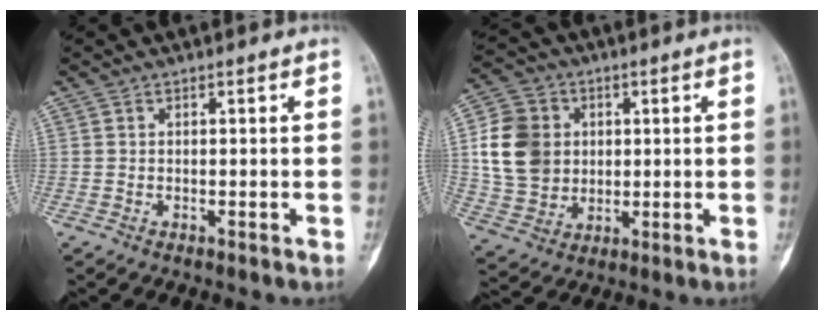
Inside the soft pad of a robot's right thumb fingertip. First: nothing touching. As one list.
[{"total": 13.2, "force": [1.9, 11.1, 6.9], "torque": [-0.108, 0.003, 0.041]}]